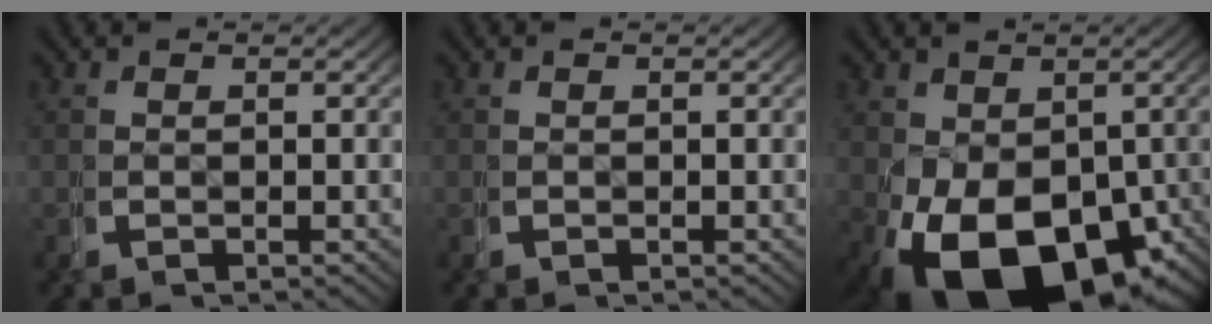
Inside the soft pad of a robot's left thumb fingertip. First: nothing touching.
{"total": 0.0}
{"total": 13.1, "force": [-4.7, 8.0, 9.2], "torque": [-0.175, -0.064, -0.032]}